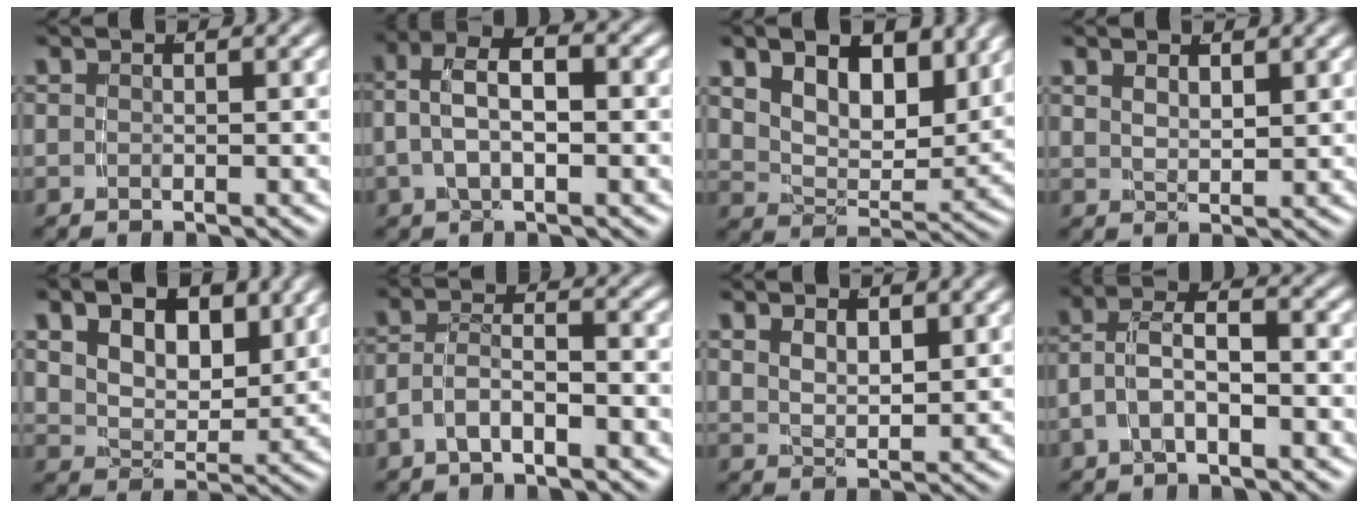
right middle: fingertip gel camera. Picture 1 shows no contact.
{"total": 6.0, "force": [0.7, 3.7, 4.7], "torque": [-0.083, 0.008, 0.003]}
{"total": 9.2, "force": [3.9, 5.7, 6.1], "torque": [-0.101, -0.009, 0.058]}
{"total": 1.7, "force": [1.1, 0.4, 1.3], "torque": [-0.025, -0.011, 0.032]}
{"total": 7.7, "force": [3.4, 5.1, 4.7], "torque": [-0.080, -0.009, 0.053]}
{"total": 3.3, "force": [-2.0, 1.5, 2.1], "torque": [-0.041, -0.009, -0.035]}
{"total": 2.7, "force": [1.2, 1.2, 2.0], "torque": [-0.043, -0.015, 0.033]}
{"total": 5.0, "force": [-0.4, 3.4, 3.6], "torque": [-0.075, -0.007, -0.010]}